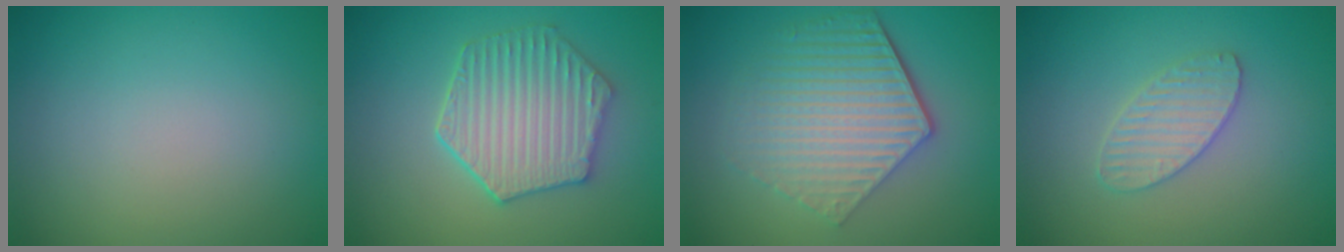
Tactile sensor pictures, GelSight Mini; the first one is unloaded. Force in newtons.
{"total": 5.8, "press": 4.8, "slide": 3.3}
{"total": 6.1, "press": 4.4, "slide": 4.2}
{"total": 2.6, "press": 2.6, "slide": 0.2}